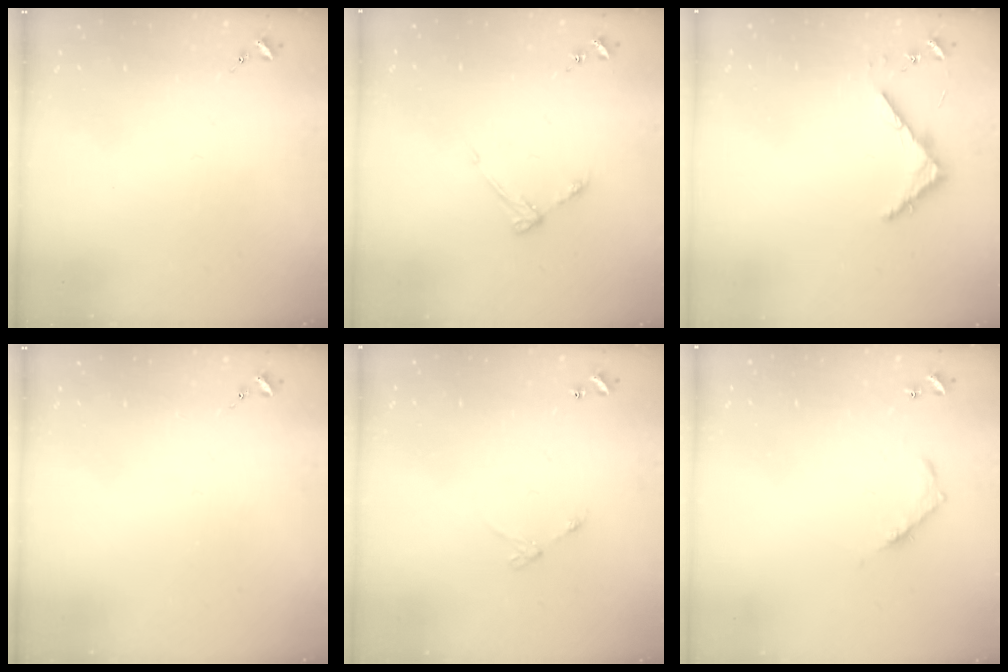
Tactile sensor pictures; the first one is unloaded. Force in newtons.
{"total": 4.6, "press": 4.6, "slide": 0.6}
{"total": 4.6, "press": 4.6, "slide": 0.4}
{"total": 0.0}
{"total": 4.6, "press": 4.6, "slide": 0.5}
{"total": 7.1, "press": 7.1, "slide": 0.5}